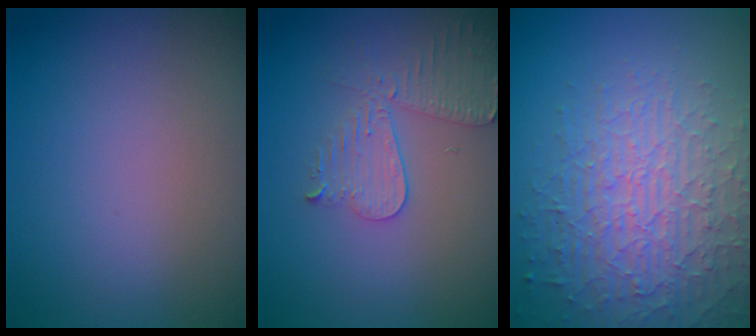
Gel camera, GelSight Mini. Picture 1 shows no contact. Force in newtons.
{"total": 3.9, "press": 3.7, "slide": 1.2}
{"total": 6.0, "press": 5.0, "slide": 3.3}